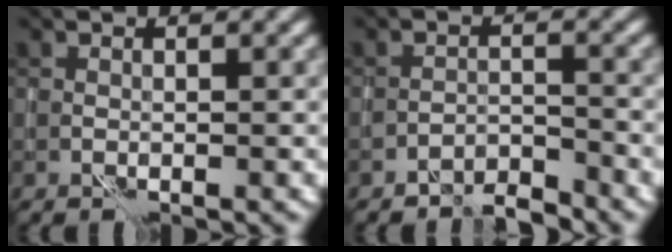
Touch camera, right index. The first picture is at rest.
{"total": 3.0, "force": [-2.8, 0.6, 0.7], "torque": [-0.007, 0.007, -0.055]}